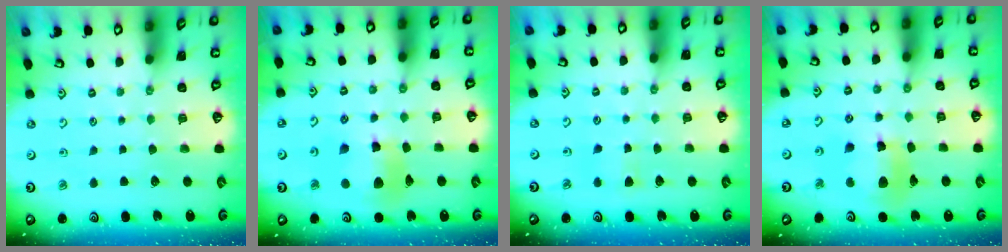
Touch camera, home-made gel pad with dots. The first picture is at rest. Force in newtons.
{"total": 12.1, "press": 12.0, "slide": 1.5}
{"total": 4.0, "press": 4.0, "slide": 0.6}
{"total": 13.1, "press": 13.0, "slide": 1.5}